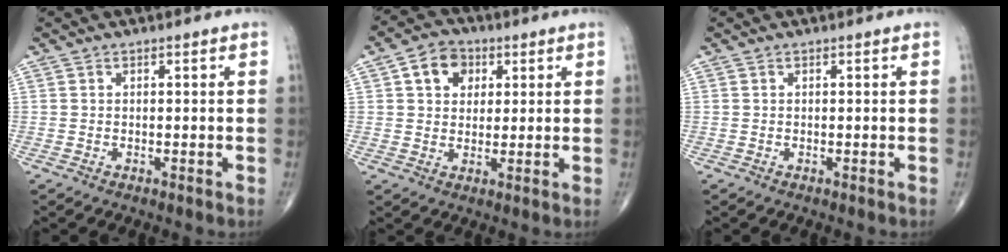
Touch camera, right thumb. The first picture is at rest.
{"total": 7.2, "force": [2.4, 5.6, 3.8], "torque": [-0.035, 0.001, 0.033]}
{"total": 0.0}